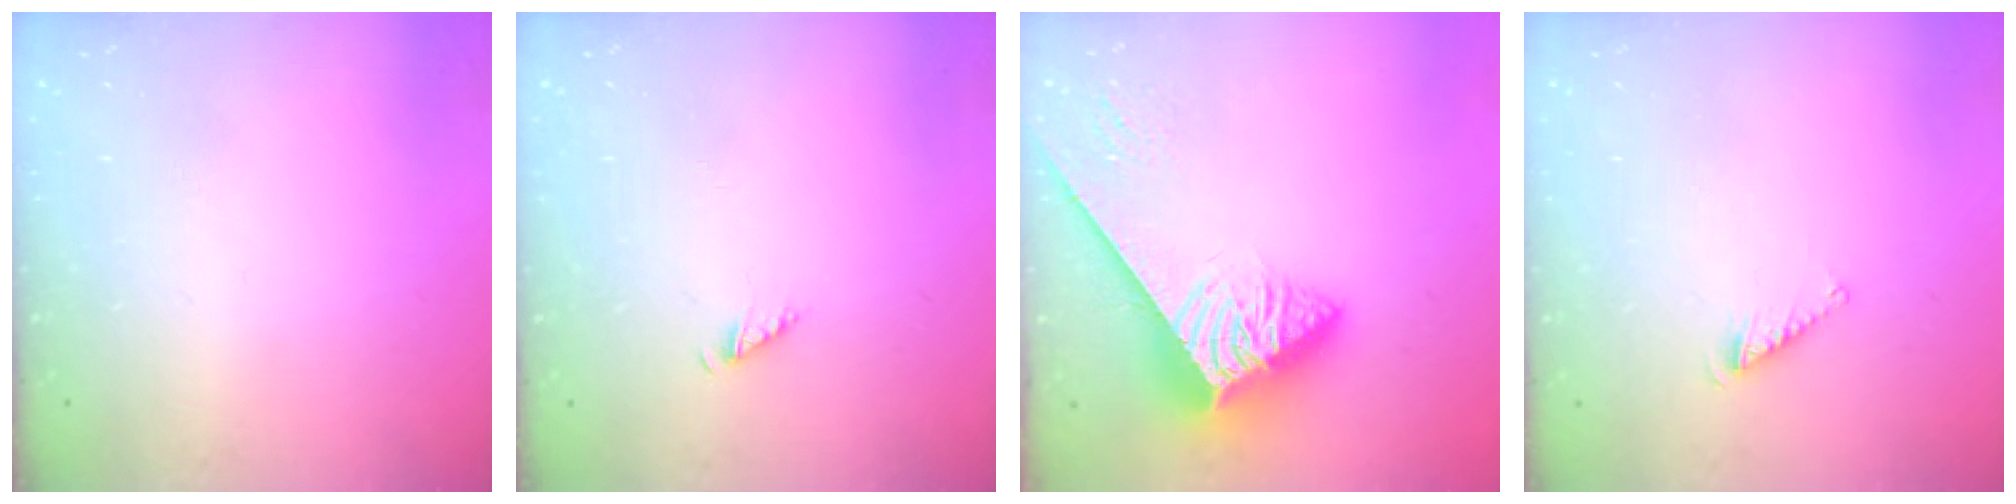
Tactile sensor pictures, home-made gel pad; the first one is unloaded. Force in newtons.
{"total": 2.2, "press": 2.1, "slide": 0.4}
{"total": 6.3, "press": 6.3, "slide": 0.8}
{"total": 3.4, "press": 3.4, "slide": 0.5}